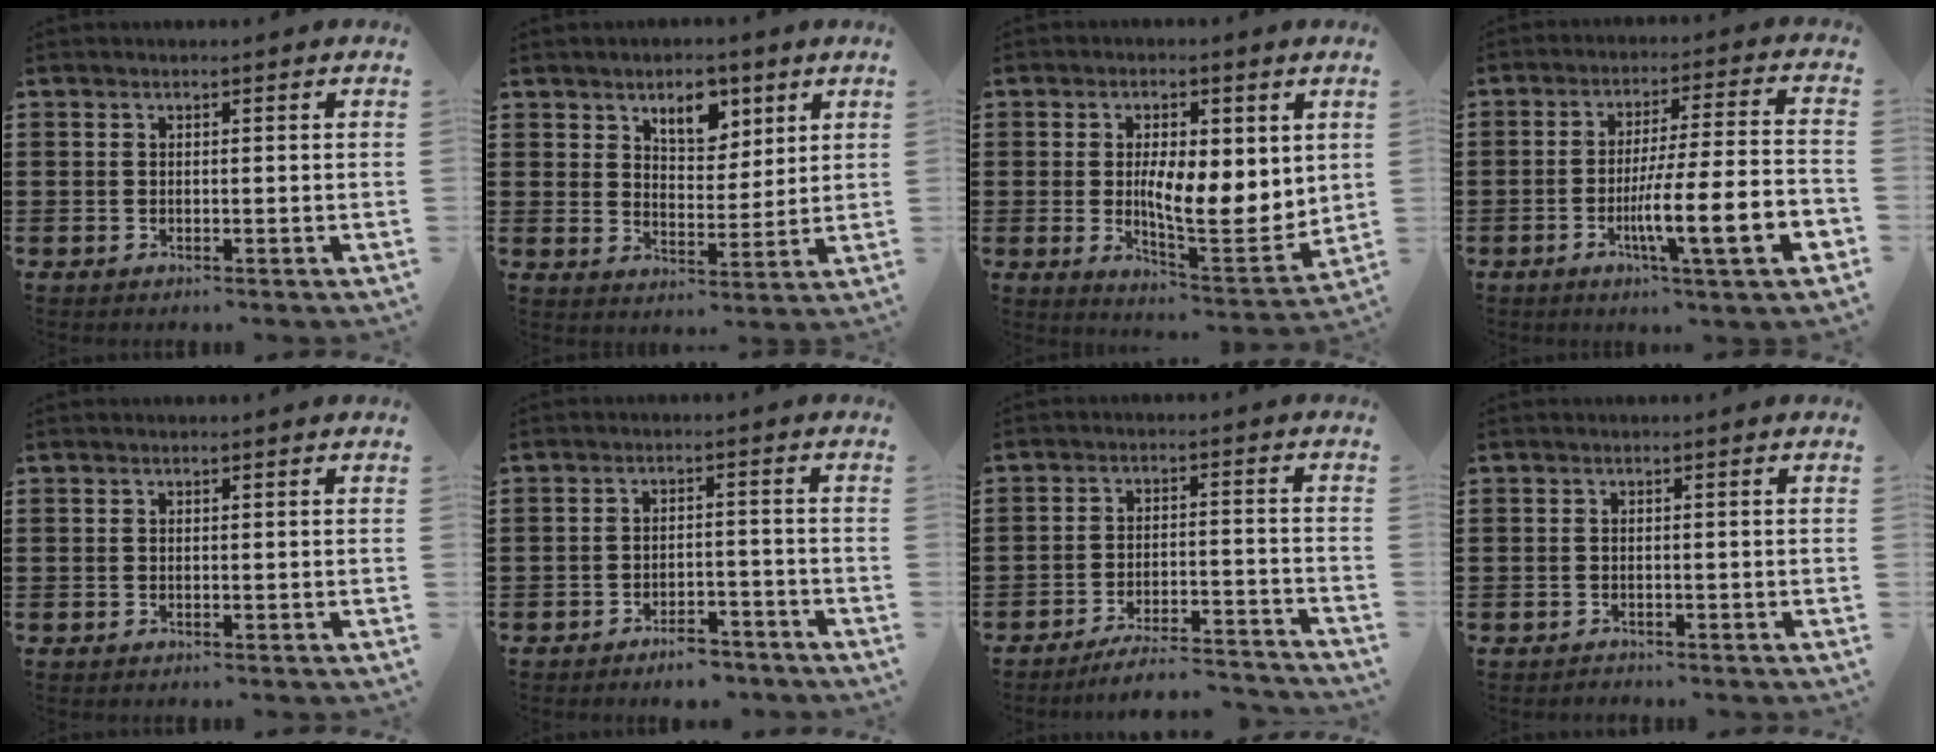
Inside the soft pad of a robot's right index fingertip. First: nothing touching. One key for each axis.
{"total": 6.5, "fx": 4.3, "fy": 3.7, "fz": 3.2, "tx": -0.055, "ty": -0.001, "tz": 0.074}
{"total": 8.5, "fx": 0.5, "fy": 3.4, "fz": 7.8, "tx": -0.120, "ty": -0.012, "tz": 0.006}
{"total": 12.2, "fx": -4.4, "fy": 1.1, "fz": 11.3, "tx": -0.192, "ty": -0.009, "tz": -0.082}
{"total": 0.0}
{"total": 4.1, "fx": -3.8, "fy": 1.0, "fz": 1.3, "tx": -0.023, "ty": 0.009, "tz": -0.074}
{"total": 5.8, "fx": -5.4, "fy": 0.3, "fz": 2.0, "tx": -0.039, "ty": -0.004, "tz": -0.104}
{"total": 0.8, "fx": -0.7, "fy": 0.3, "fz": 0.0, "tx": -0.004, "ty": 0.001, "tz": -0.017}